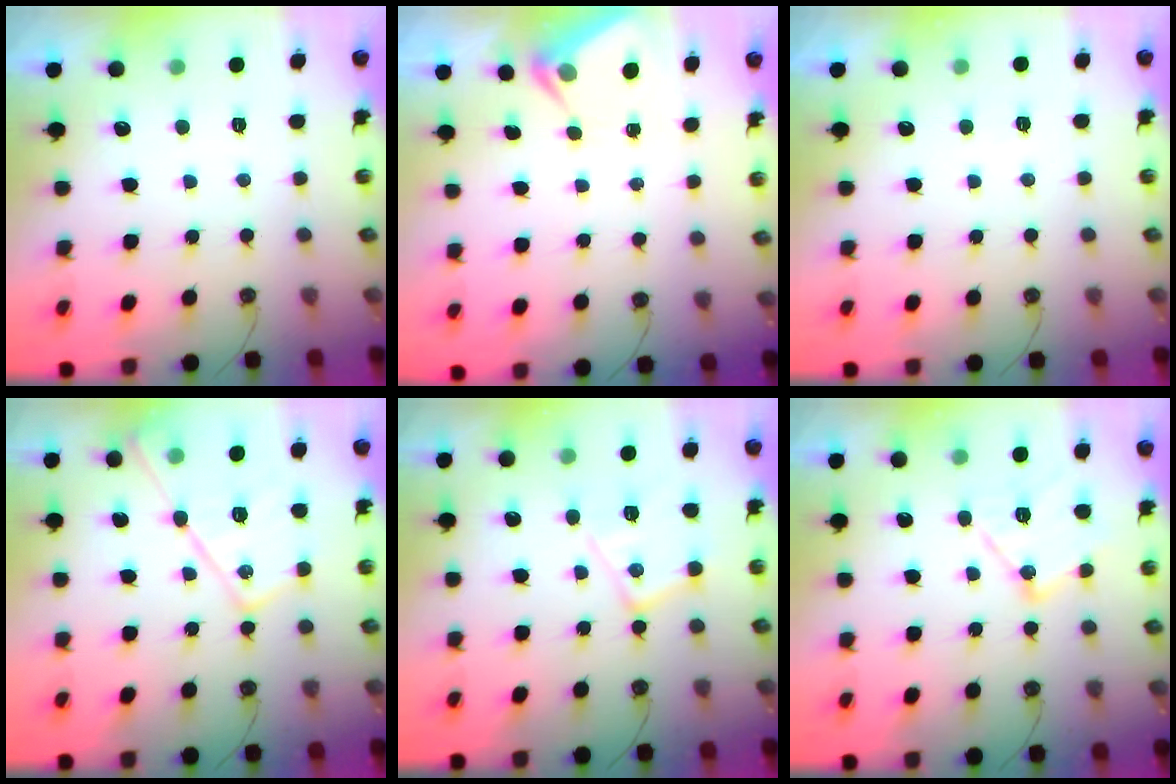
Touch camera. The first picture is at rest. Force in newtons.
{"total": 4.8, "press": 4.7, "slide": 0.5}
{"total": 3.5, "press": 3.4, "slide": 0.6}
{"total": 18.5, "press": 18.5, "slide": 1.5}
{"total": 14.0, "press": 13.9, "slide": 1.1}
{"total": 14.0, "press": 13.9, "slide": 1.1}